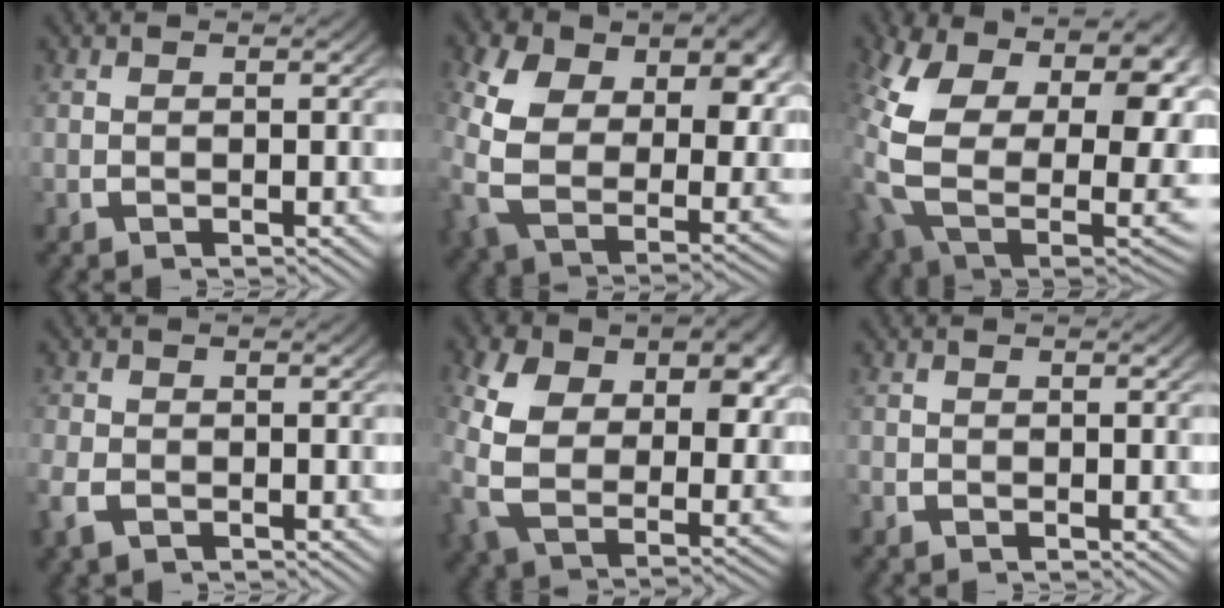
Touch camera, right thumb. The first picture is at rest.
{"total": 12.4, "force": [0.8, 8.5, 8.9], "torque": [-0.227, -0.066, 0.041]}
{"total": 20.3, "force": [-0.5, 14.2, 14.5], "torque": [-0.340, -0.083, 0.041]}
{"total": 2.3, "force": [-1.4, 1.6, 0.8], "torque": [-0.023, -0.006, -0.023]}
{"total": 11.1, "force": [0.6, 7.7, 8.0], "torque": [-0.204, -0.056, 0.032]}
{"total": 0.7, "force": [-0.3, 0.6, -0.1], "torque": [-0.004, -0.004, -0.006]}